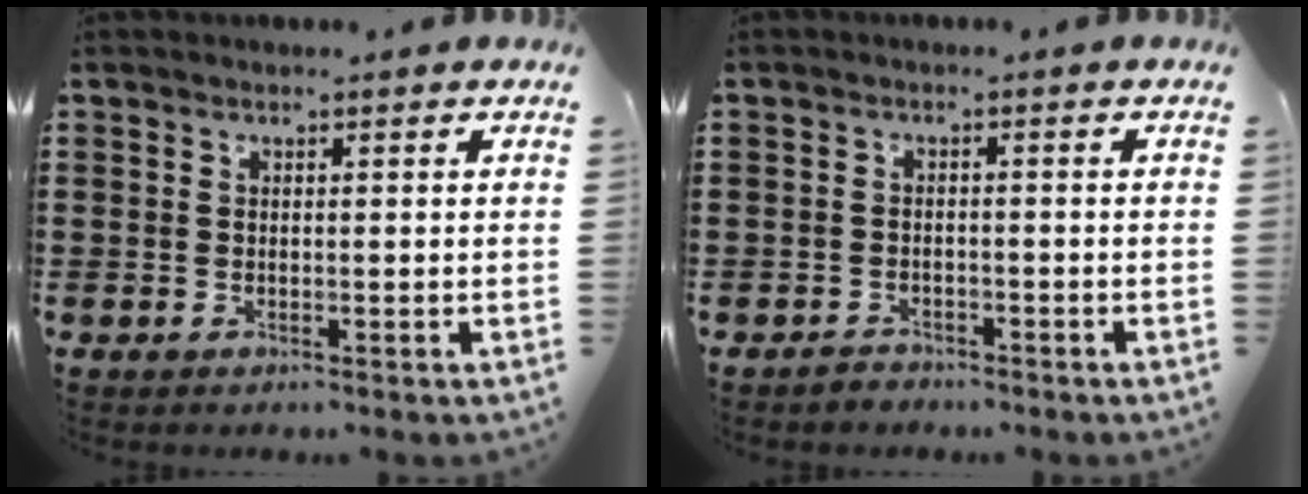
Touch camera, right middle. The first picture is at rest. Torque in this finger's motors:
{"motor_torque": [0.80, -0.02, 0.00, 0.00]}